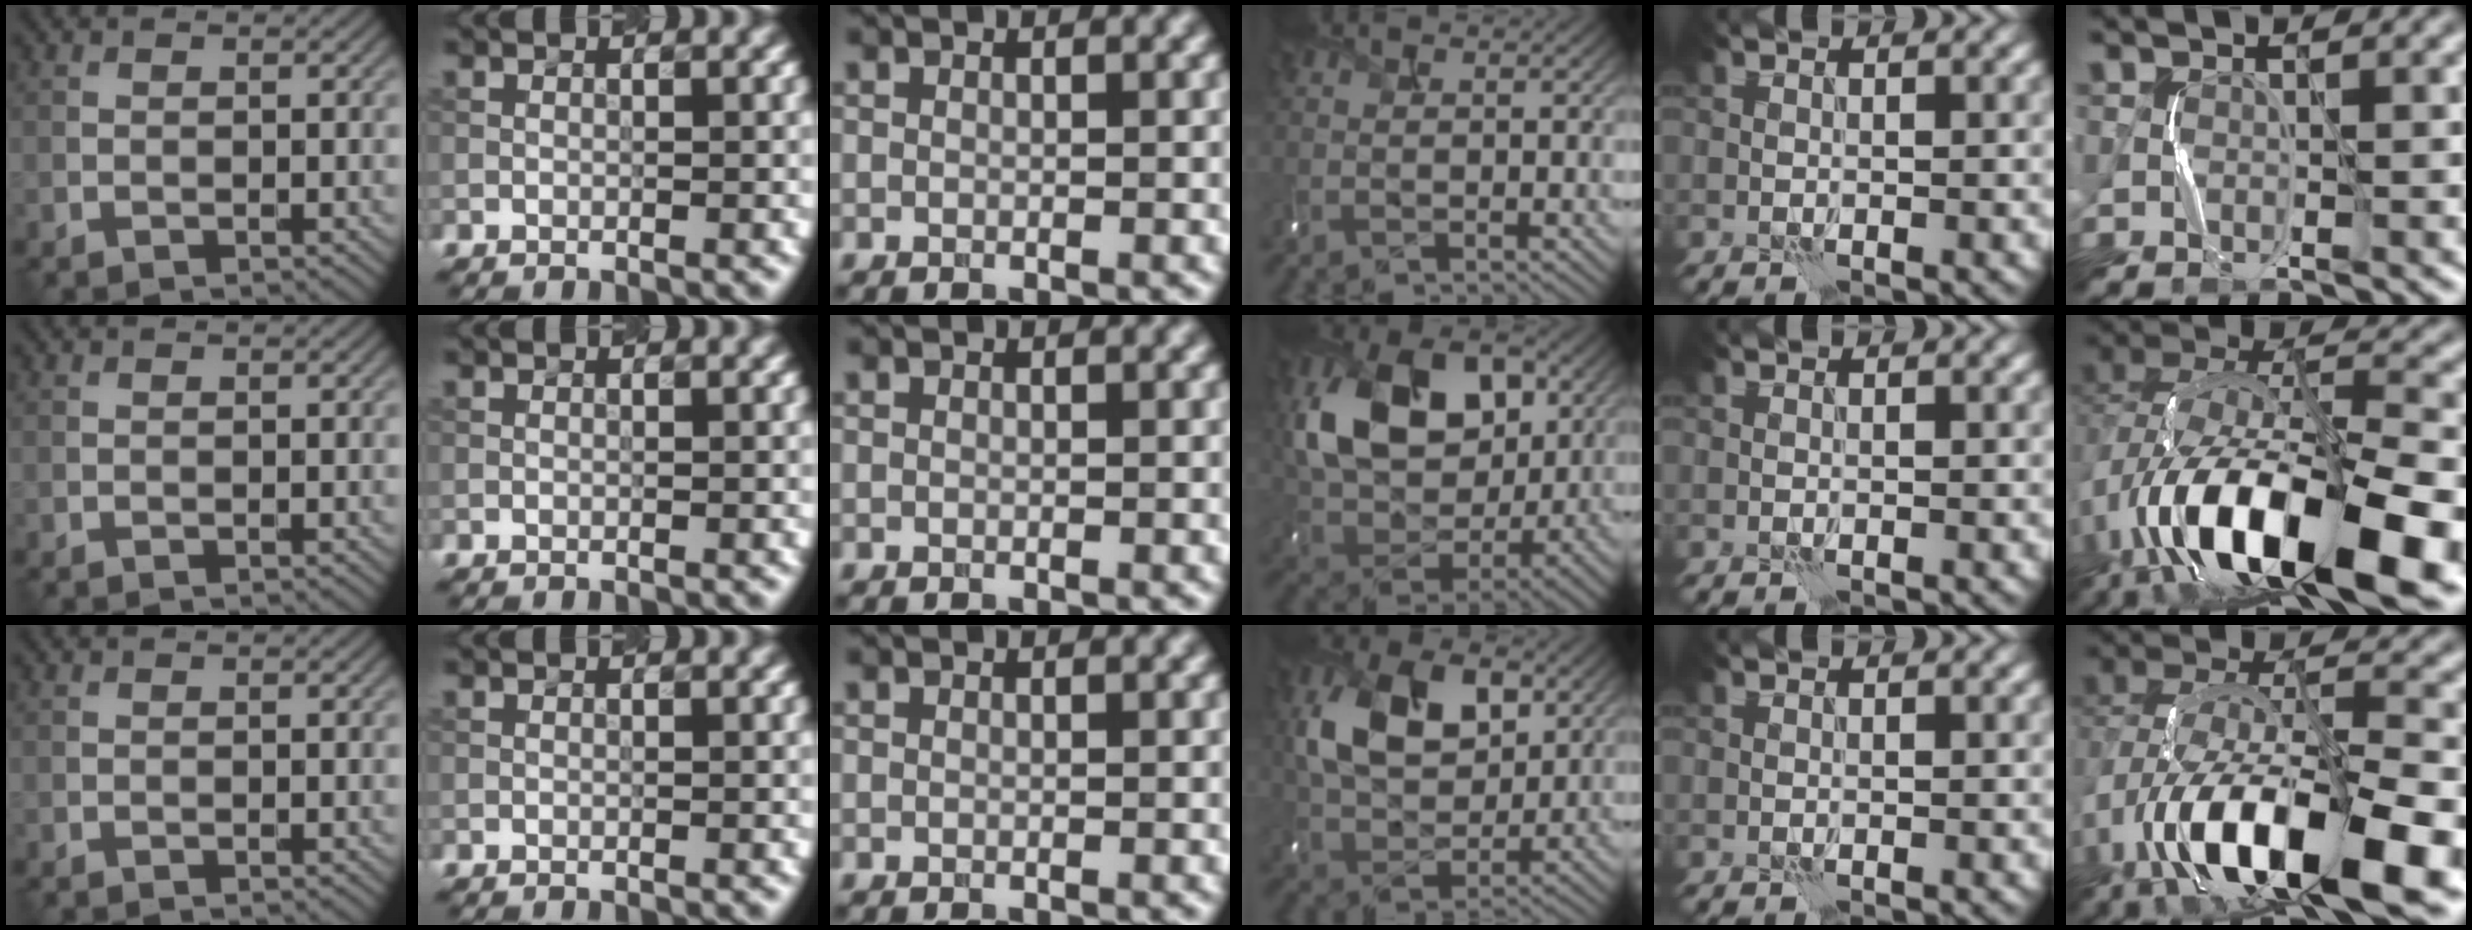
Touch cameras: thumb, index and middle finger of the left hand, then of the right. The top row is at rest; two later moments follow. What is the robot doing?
{"motion": "shake", "object": "handbell"}